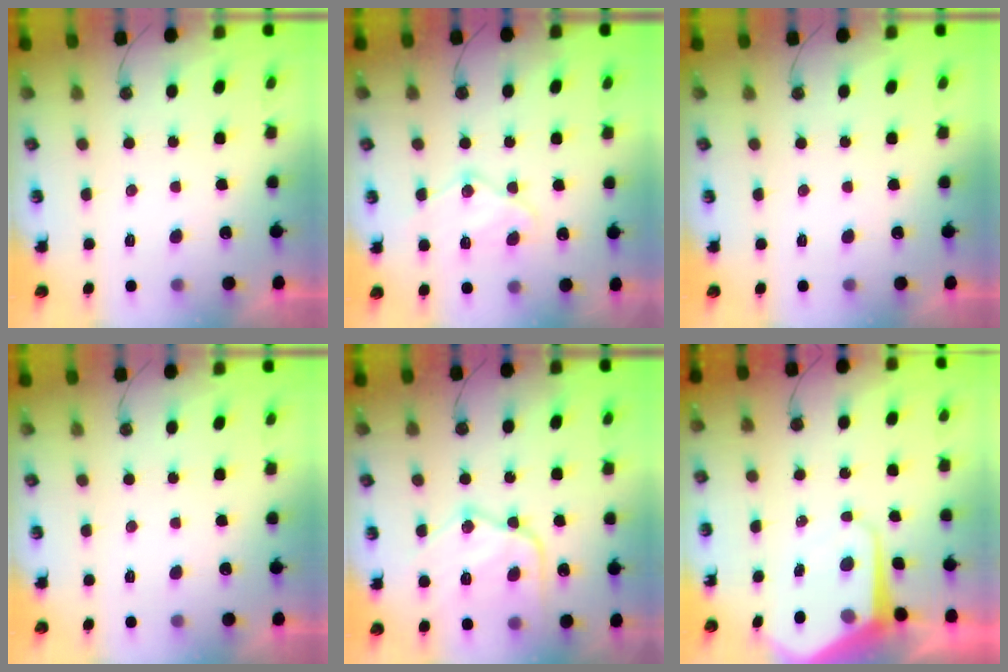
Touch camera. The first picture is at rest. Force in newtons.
{"total": 12.6, "press": 12.6, "slide": 0.9}
{"total": 0.0}
{"total": 0.0}
{"total": 17.2, "press": 17.1, "slide": 1.7}
{"total": 8.9, "press": 8.9, "slide": 0.7}